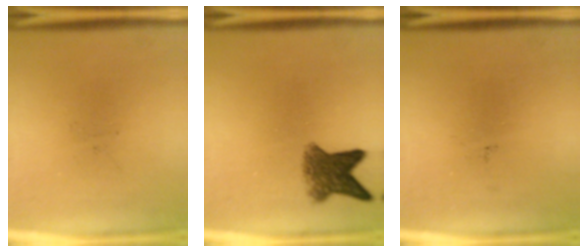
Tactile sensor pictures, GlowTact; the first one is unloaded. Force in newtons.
{"total": 5.7}
{"total": 0.0}